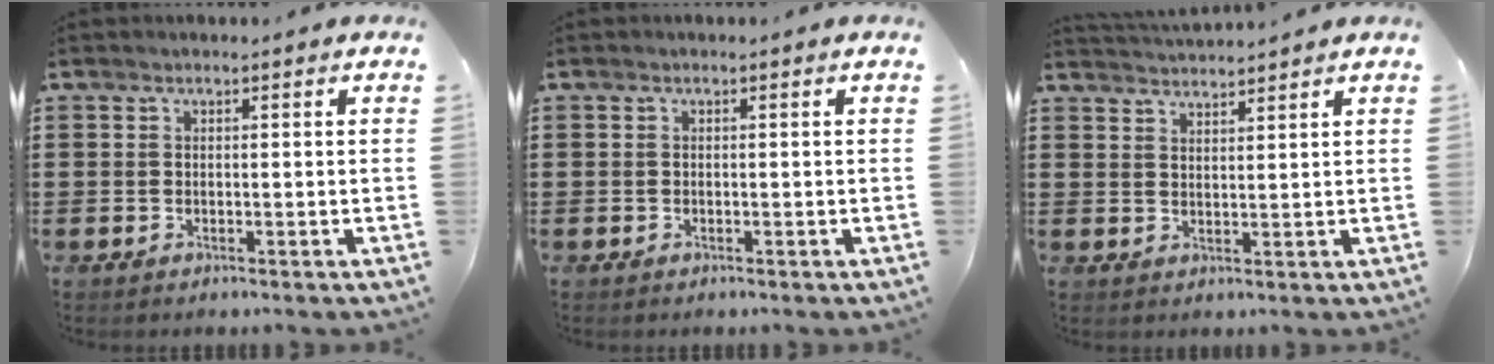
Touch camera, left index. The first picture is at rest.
{"total": 0.0}
{"total": 2.5, "force": [2.5, -0.3, -0.2], "torque": [-0.003, -0.009, 0.046]}